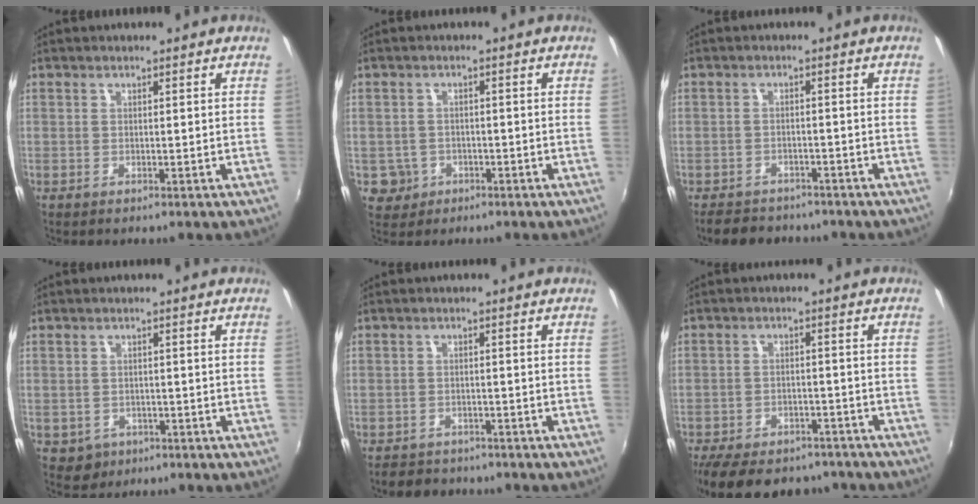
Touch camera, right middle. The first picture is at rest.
{"total": 4.0, "force": [-1.3, 3.7, 0.7], "torque": [-0.024, 0.003, -0.015]}
{"total": 7.2, "force": [-6.1, 3.3, 1.9], "torque": [-0.049, 0.002, -0.091]}
{"total": 3.5, "force": [-1.2, 3.2, 1.0], "torque": [-0.029, -0.002, -0.010]}
{"total": 4.9, "force": [-4.2, 2.4, 0.7], "torque": [-0.025, 0.004, -0.065]}
{"total": 16.7, "force": [-13.2, 7.4, 7.0], "torque": [-0.160, -0.001, -0.184]}